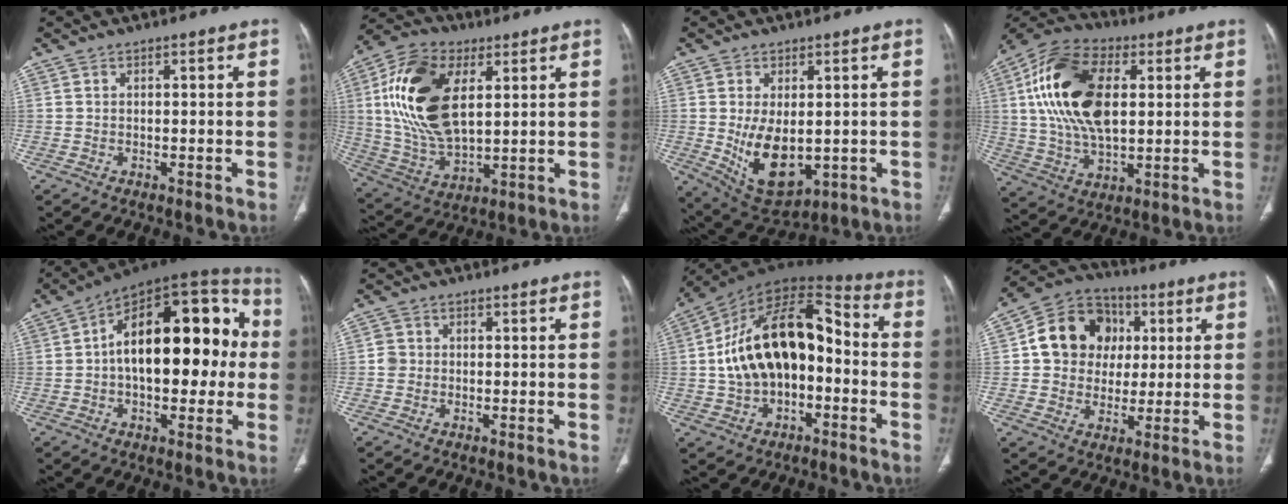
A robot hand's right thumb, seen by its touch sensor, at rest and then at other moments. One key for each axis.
{"total": 20.1, "fx": 5.1, "fy": 11.1, "fz": 16.0, "tx": -0.303, "ty": -0.014, "tz": 0.096}
{"total": 11.3, "fx": -0.7, "fy": 6.5, "fz": 9.2, "tx": -0.141, "ty": -0.017, "tz": 0.016}
{"total": 20.4, "fx": 4.0, "fy": 11.5, "fz": 16.4, "tx": -0.304, "ty": 0.001, "tz": 0.067}
{"total": 24.6, "fx": 1.1, "fy": 12.9, "fz": 21.0, "tx": -0.277, "ty": 0.043, "tz": 0.004}
{"total": 2.2, "fx": -0.3, "fy": 2.1, "fz": 0.6, "tx": 0.001, "ty": 0.007, "tz": -0.009}
{"total": 20.5, "fx": -1.2, "fy": 12.3, "fz": 16.3, "tx": -0.259, "ty": 0.052, "tz": -0.022}
{"total": 14.6, "fx": 2.7, "fy": 12.7, "fz": 6.7, "tx": -0.080, "ty": 0.011, "tz": 0.040}